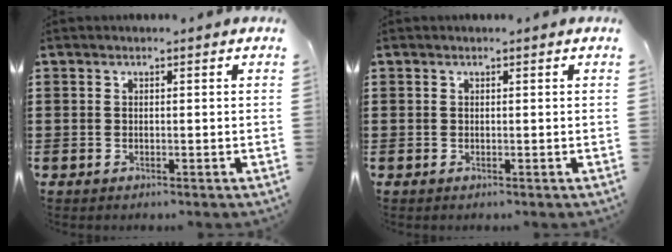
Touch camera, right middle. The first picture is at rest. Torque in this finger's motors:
{"motor_torque": [0.15, -0.17, 0.00, 0.01]}